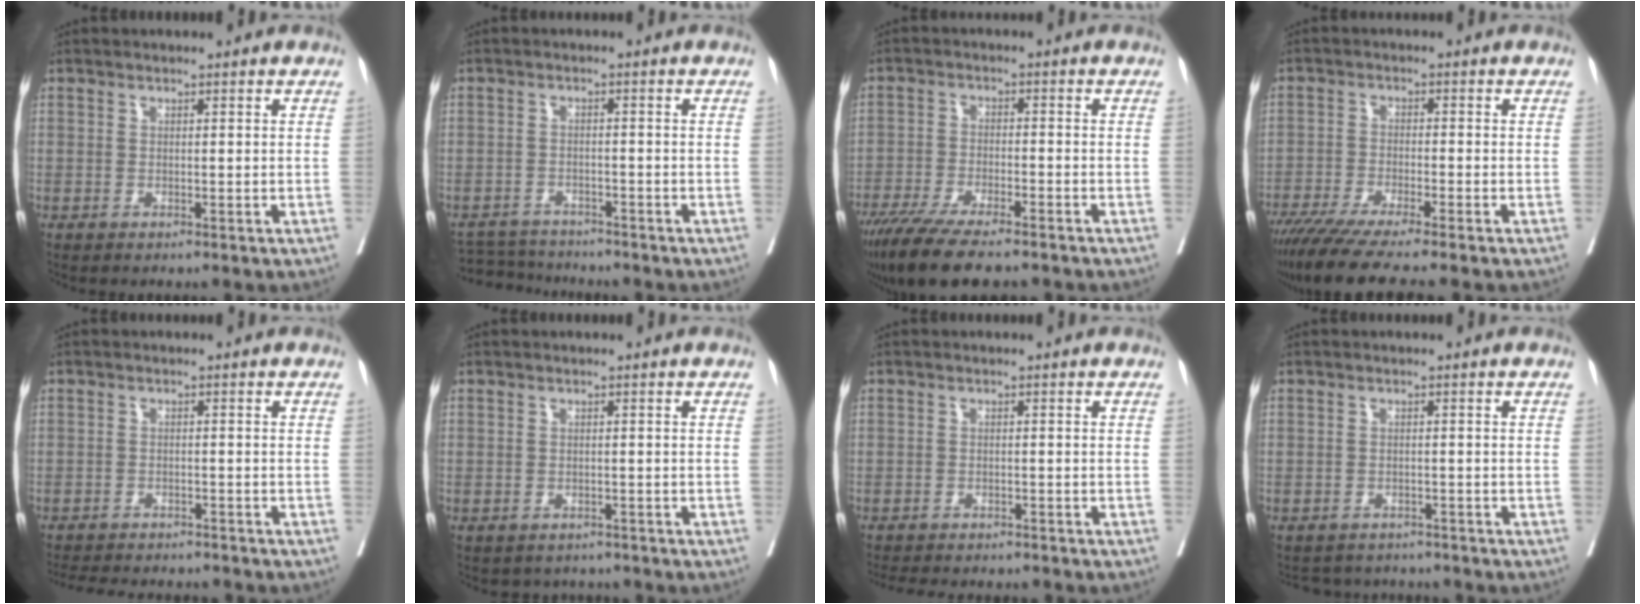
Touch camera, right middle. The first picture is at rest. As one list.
[{"total": 6.0, "force": [-5.9, 0.8, 0.3], "torque": [-0.003, -0.004, -0.100]}, {"total": 13.3, "force": [-10.7, 2.2, 7.5], "torque": [-0.126, -0.030, -0.174]}, {"total": 11.3, "force": [-9.3, -0.5, 6.4], "torque": [-0.088, -0.031, -0.152]}, {"total": 10.7, "force": [-9.8, 2.9, 3.3], "torque": [-0.057, -0.001, -0.129]}, {"total": 3.1, "force": [-2.7, 1.5, -0.1], "torque": [0.004, 0.009, -0.037]}, {"total": 8.5, "force": [-7.6, 2.5, 2.8], "torque": [-0.038, -0.004, -0.100]}, {"total": 5.0, "force": [-4.8, 1.4, -0.2], "torque": [0.009, 0.007, -0.062]}]